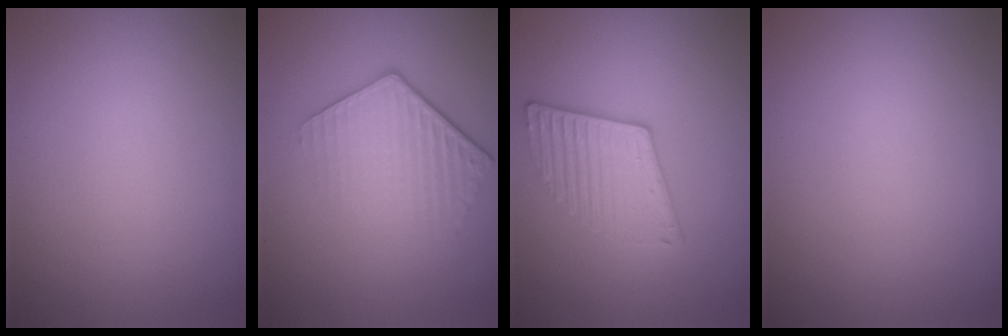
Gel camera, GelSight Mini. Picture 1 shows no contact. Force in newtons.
{"total": 4.2, "press": 2.9, "slide": 3.0}
{"total": 3.1, "press": 3.0, "slide": 0.8}
{"total": 0.0}